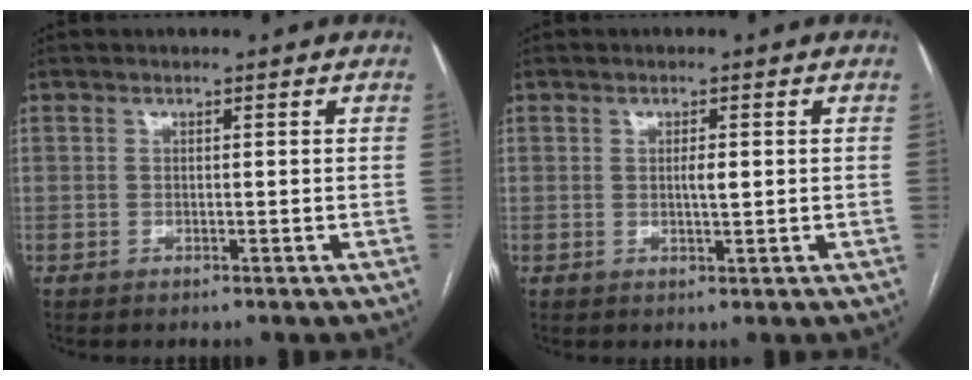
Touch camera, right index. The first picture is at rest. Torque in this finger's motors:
{"motor_torque": [0.00, 0.00, 0.00, 0.02]}